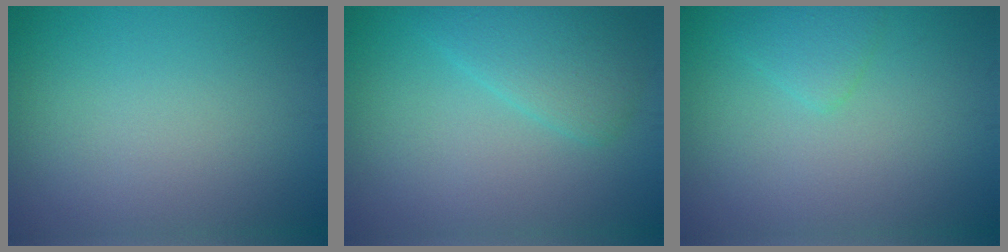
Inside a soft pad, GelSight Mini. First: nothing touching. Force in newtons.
{"total": 3.3, "press": 3.3, "slide": 0.2}
{"total": 1.5, "press": 1.5, "slide": 0.1}